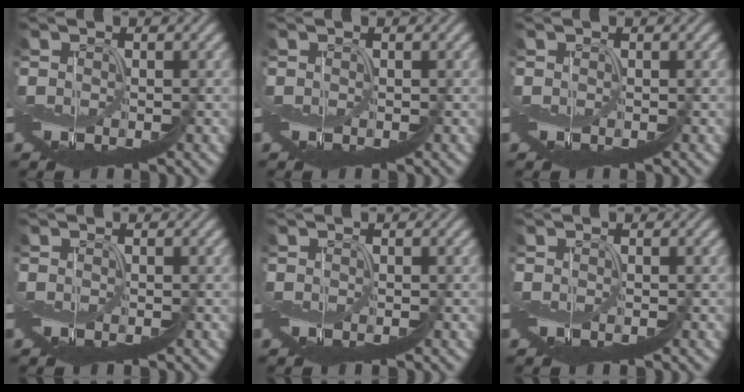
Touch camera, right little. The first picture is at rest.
{"total": 0.0}
{"total": 0.0}
{"total": 0.0}
{"total": 0.0}
{"total": 0.0}